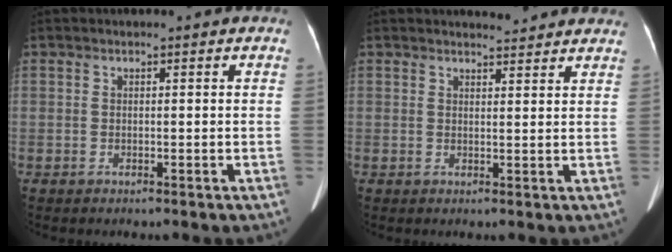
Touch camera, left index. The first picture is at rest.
{"total": 4.2, "force": [4.1, 0.7, 0.6], "torque": [-0.012, 0.003, 0.039]}